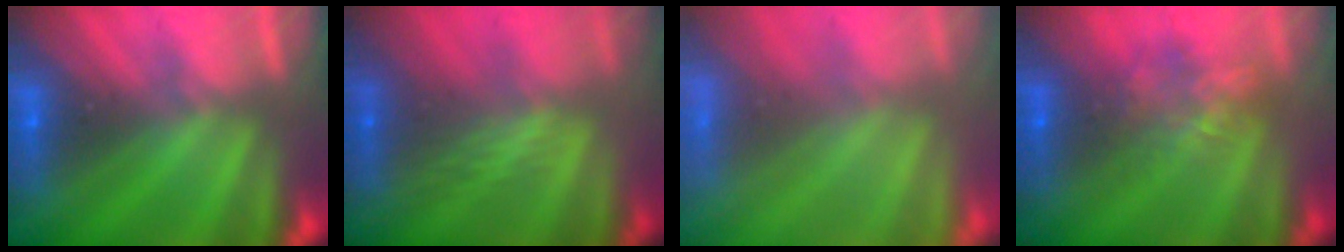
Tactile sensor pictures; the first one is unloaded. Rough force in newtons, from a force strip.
{"total": 2.4}
{"total": 7.3}
{"total": 4.4}